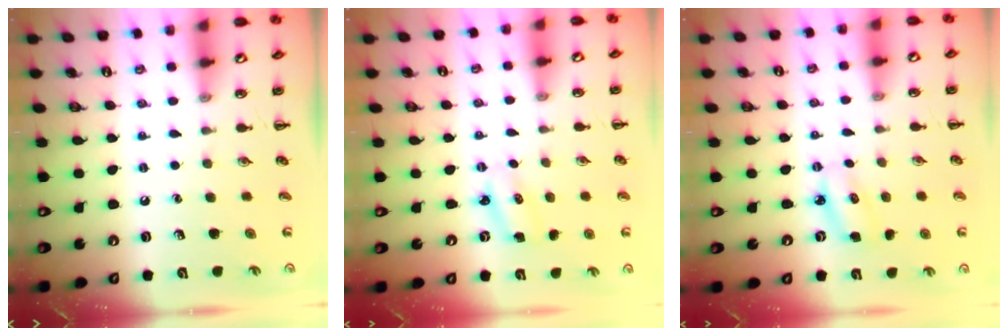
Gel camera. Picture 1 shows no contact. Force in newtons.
{"total": 2.6, "press": 2.6, "slide": 0.5}
{"total": 4.1, "press": 4.0, "slide": 0.9}